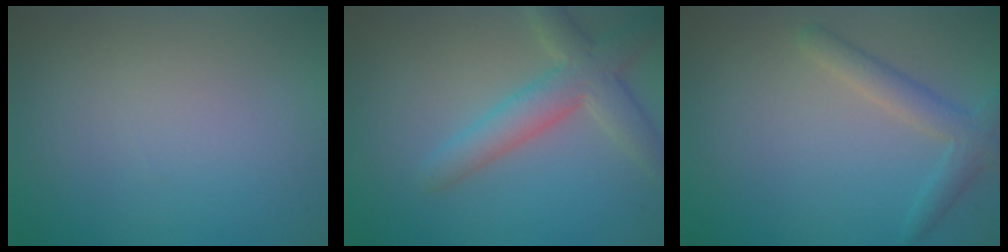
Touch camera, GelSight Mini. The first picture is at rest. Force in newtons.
{"total": 4.6, "press": 4.6, "slide": 0.4}
{"total": 2.7, "press": 2.7, "slide": 0.1}